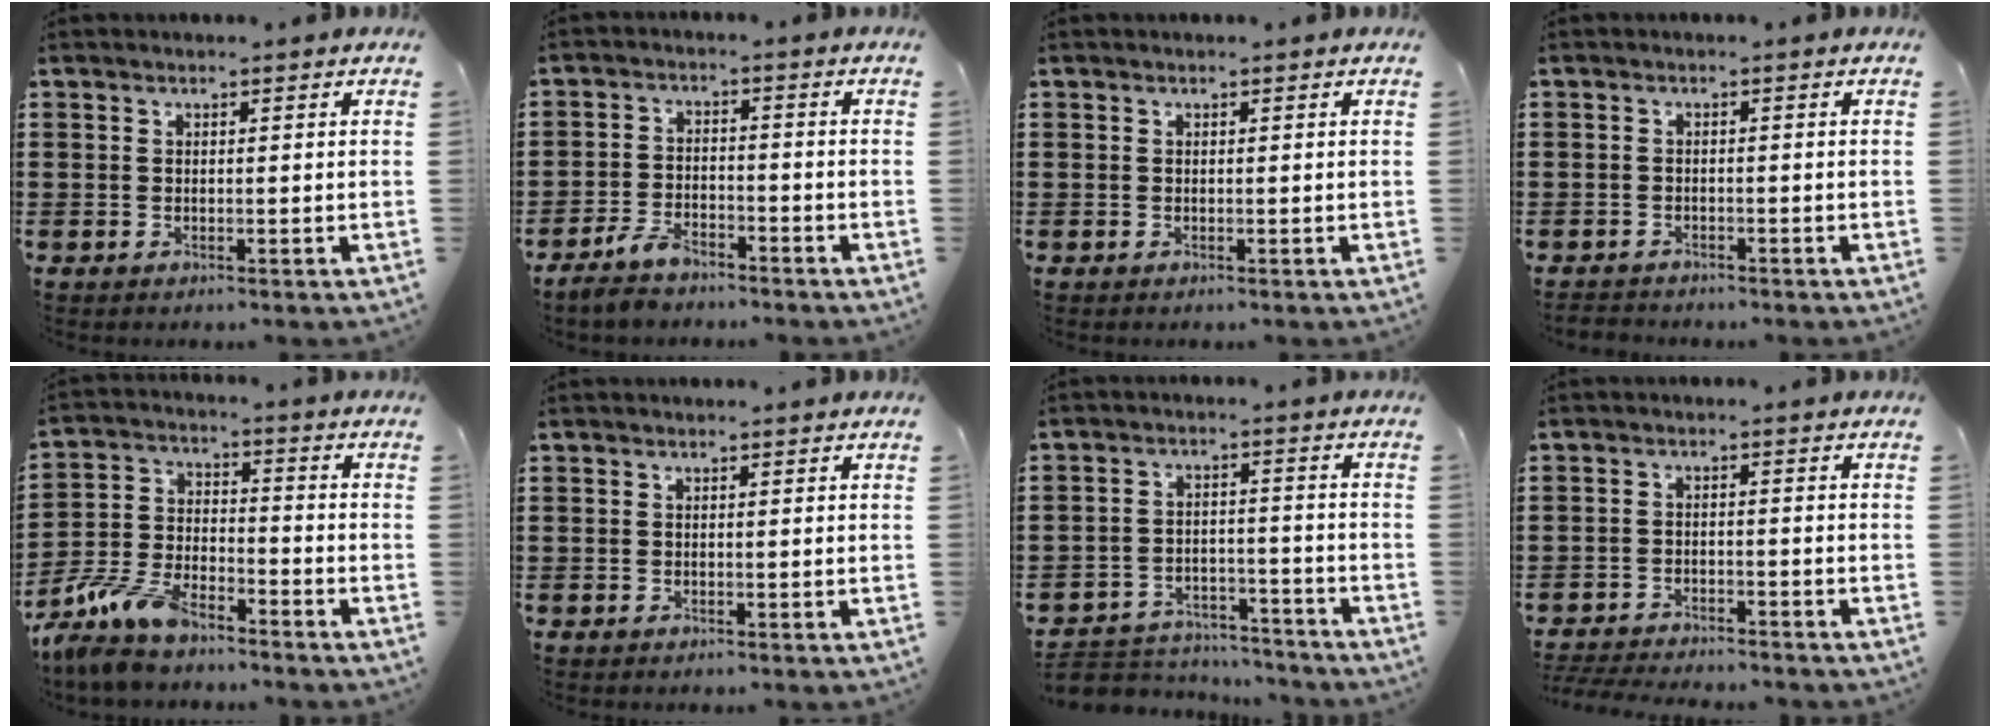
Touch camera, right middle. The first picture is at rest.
{"total": 4.3, "force": [-3.9, 1.3, 1.3], "torque": [-0.037, 0.003, -0.083]}
{"total": 0.0}
{"total": 1.3, "force": [-1.2, 0.3, -0.2], "torque": [0.000, 0.004, -0.028]}
{"total": 8.8, "force": [-7.4, 2.7, 3.9], "torque": [-0.104, 0.004, -0.150]}
{"total": 0.0}
{"total": 4.9, "force": [-4.8, 1.0, 0.0], "torque": [-0.009, 0.011, -0.101]}
{"total": 3.4, "force": [-3.4, 0.2, 0.3], "torque": [-0.015, -0.002, -0.074]}